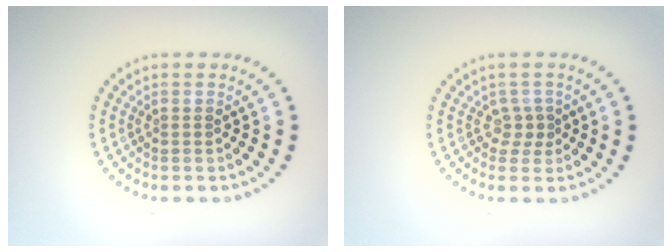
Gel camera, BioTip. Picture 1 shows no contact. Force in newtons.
{"total": 1.3, "press": 0.9, "slide": 1.0}